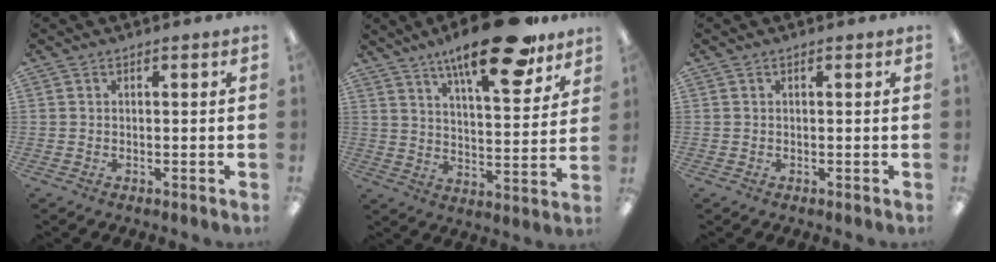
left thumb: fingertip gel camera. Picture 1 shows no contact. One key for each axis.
{"total": 19.3, "fx": 13.6, "fy": 5.6, "fz": 12.4, "tx": -0.183, "ty": -0.079, "tz": 0.218}
{"total": 0.0}